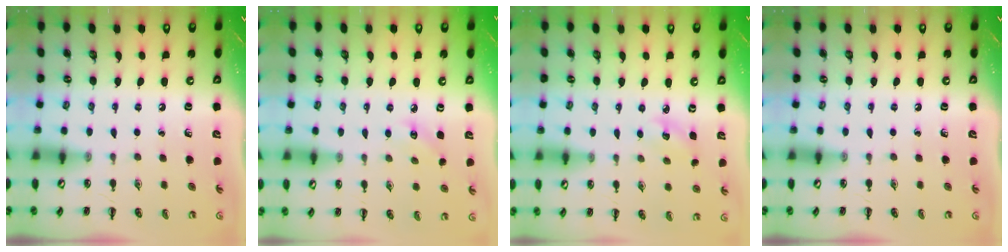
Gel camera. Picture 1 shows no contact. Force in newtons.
{"total": 3.9, "press": 3.7, "slide": 1.1}
{"total": 3.7, "press": 3.6, "slide": 1.0}
{"total": 0.0}